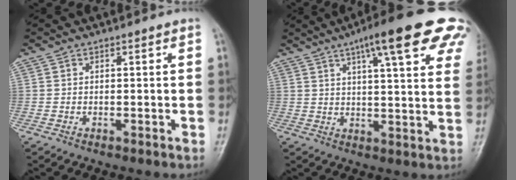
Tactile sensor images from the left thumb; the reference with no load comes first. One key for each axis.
{"total": 20.1, "fx": 11.4, "fy": 4.2, "fz": 16.0, "tx": -0.205, "ty": -0.013, "tz": 0.141}